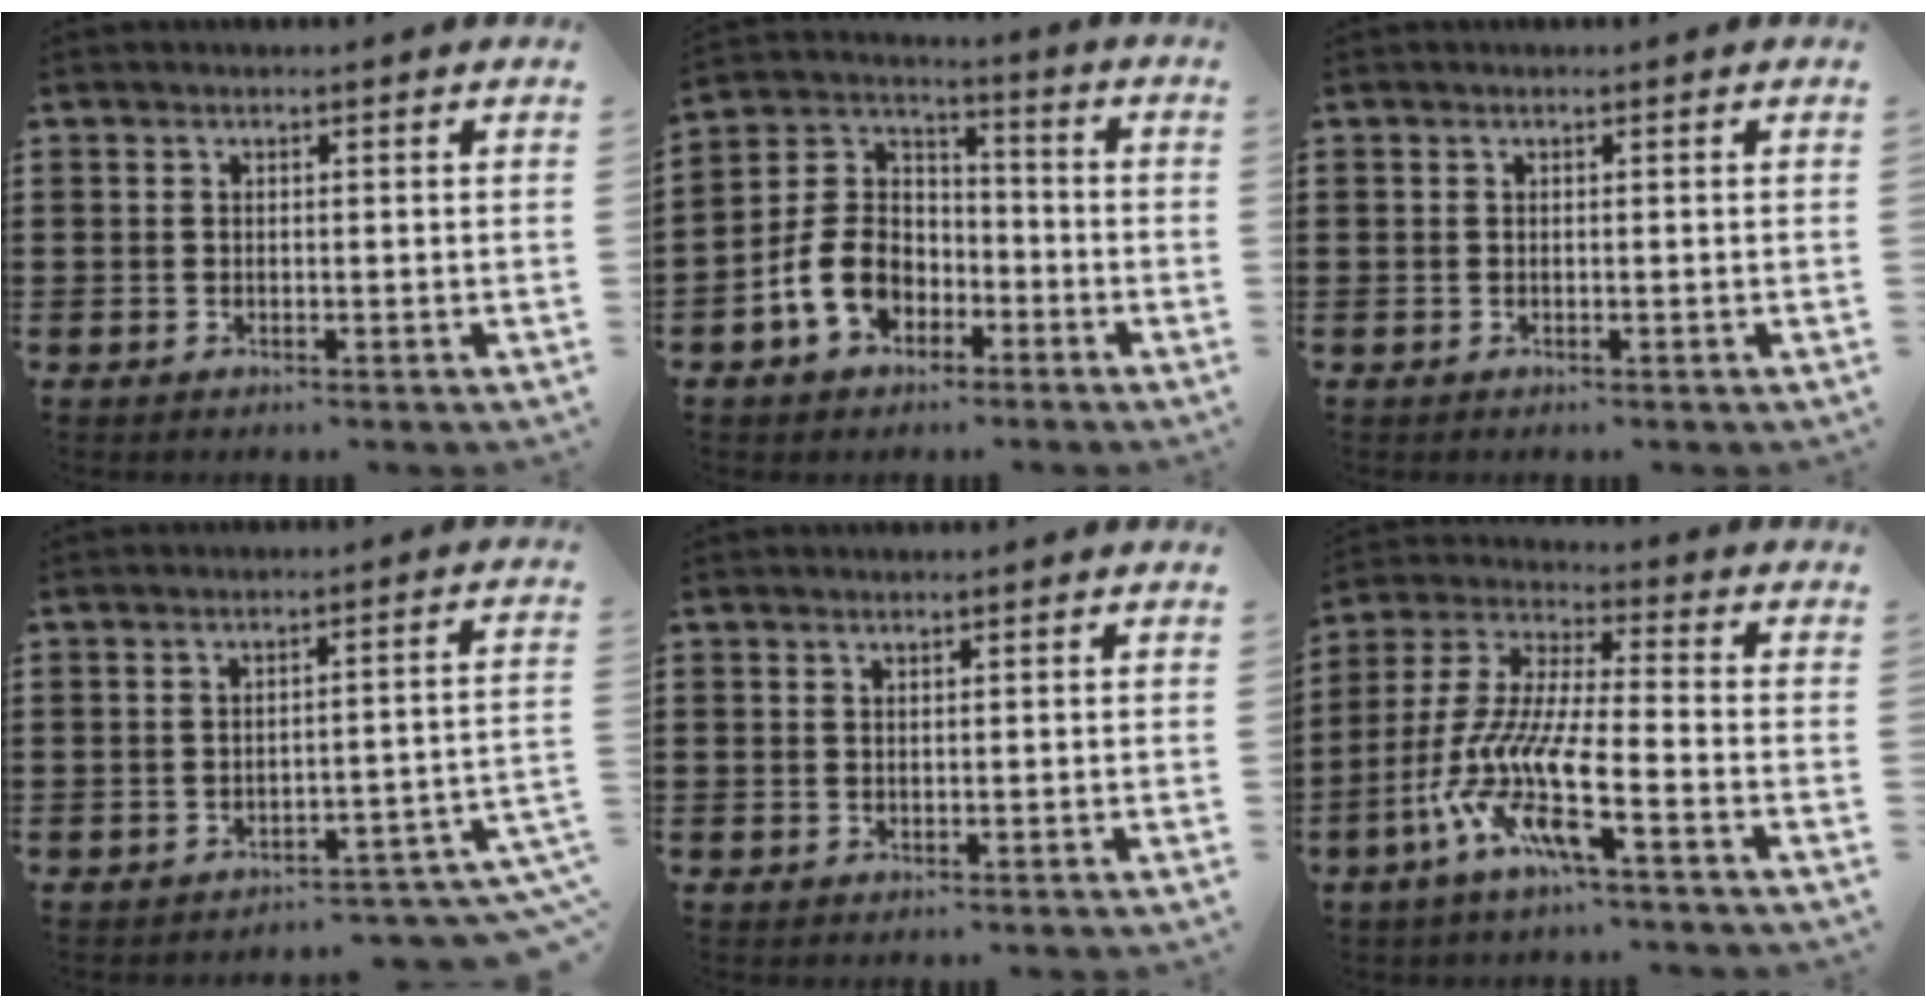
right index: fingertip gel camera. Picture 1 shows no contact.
{"total": 9.5, "force": [-4.1, 7.0, 4.8], "torque": [-0.137, 0.018, -0.084]}
{"total": 0.0}
{"total": 3.7, "force": [-3.4, 0.0, 1.6], "torque": [-0.032, -0.010, -0.071]}
{"total": 0.5, "force": [0.5, 0.1, 0.2], "torque": [-0.005, 0.001, 0.010]}
{"total": 11.2, "force": [-6.5, 1.9, 9.0], "torque": [-0.220, -0.023, -0.139]}